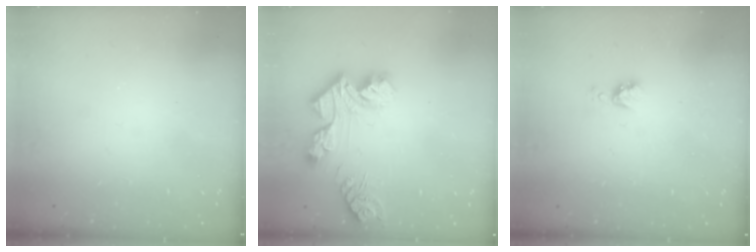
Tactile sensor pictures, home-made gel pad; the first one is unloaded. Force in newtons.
{"total": 12.0, "press": 12.0, "slide": 1.1}
{"total": 4.0, "press": 4.0, "slide": 0.5}